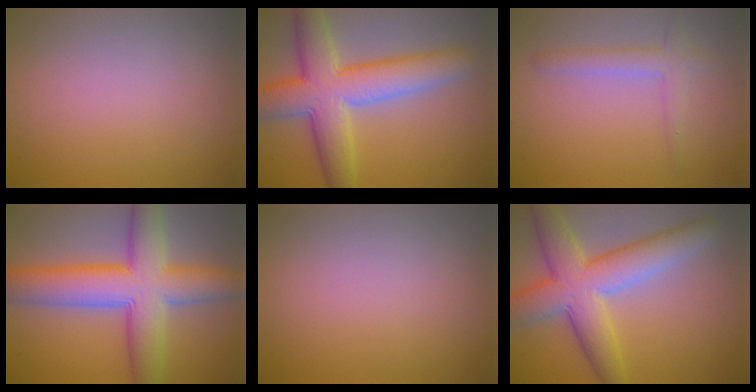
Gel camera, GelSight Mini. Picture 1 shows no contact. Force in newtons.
{"total": 8.5, "press": 8.5, "slide": 0.4}
{"total": 2.1, "press": 2.1, "slide": 0.1}
{"total": 9.7, "press": 9.7, "slide": 0.2}
{"total": 0.0}
{"total": 7.9, "press": 7.9, "slide": 0.3}